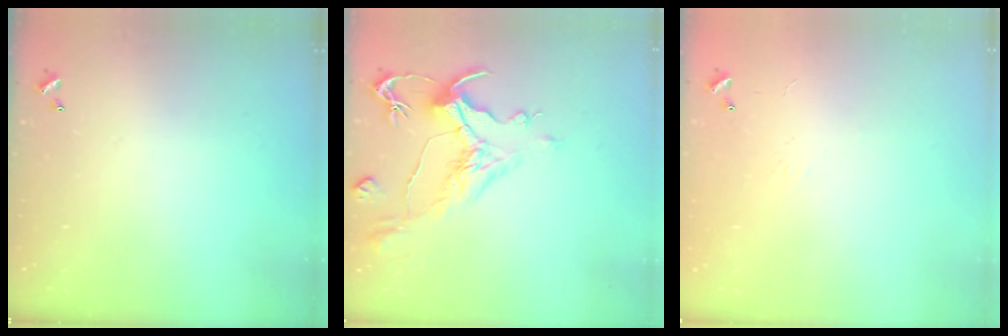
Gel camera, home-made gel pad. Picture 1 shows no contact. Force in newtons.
{"total": 1.8, "press": 1.1, "slide": 1.4}
{"total": 6.6, "press": 6.6, "slide": 0.7}